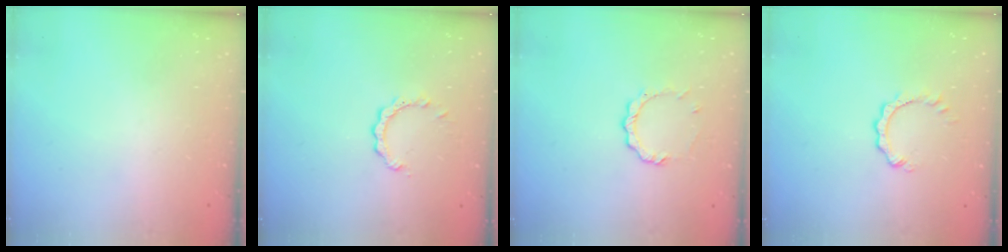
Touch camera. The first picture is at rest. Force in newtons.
{"total": 3.0, "press": 3.0, "slide": 0.1}
{"total": 5.5, "press": 5.5, "slide": 0.5}
{"total": 3.1, "press": 3.1, "slide": 0.4}